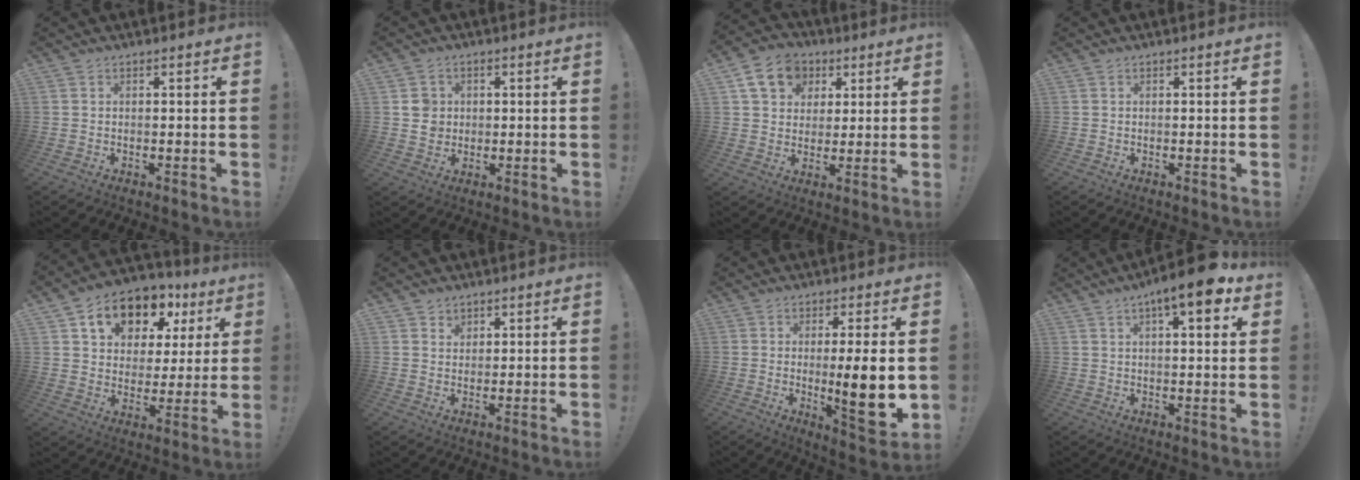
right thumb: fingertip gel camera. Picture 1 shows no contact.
{"total": 5.0, "force": [0.8, 4.8, 1.3], "torque": [-0.005, 0.000, 0.014]}
{"total": 12.3, "force": [5.2, 9.9, 5.0], "torque": [-0.067, -0.018, 0.102]}
{"total": 0.0}
{"total": 14.6, "force": [8.1, 9.5, 7.5], "torque": [-0.116, -0.046, 0.147]}
{"total": 2.3, "force": [1.6, 1.7, 0.2], "torque": [0.005, -0.010, 0.027]}
{"total": 11.8, "force": [-0.4, 1.7, 11.6], "torque": [-0.161, -0.016, -0.007]}
{"total": 10.0, "force": [5.3, 2.8, 8.1], "torque": [-0.102, -0.029, 0.081]}